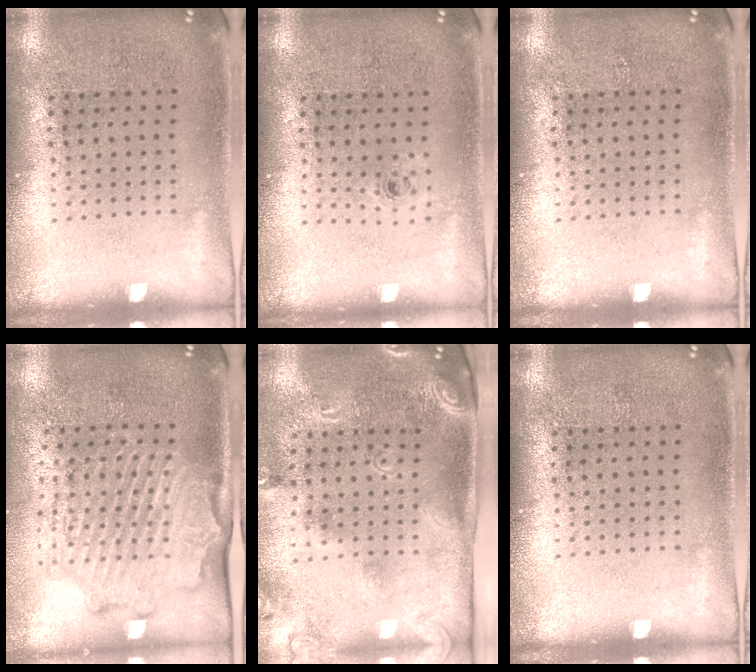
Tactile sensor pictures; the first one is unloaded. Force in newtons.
{"total": 0.6, "press": 0.3, "slide": 0.5}
{"total": 0.0}
{"total": 2.2, "press": 2.2, "slide": 0.2}
{"total": 2.5, "press": 1.7, "slide": 1.8}
{"total": 0.0}